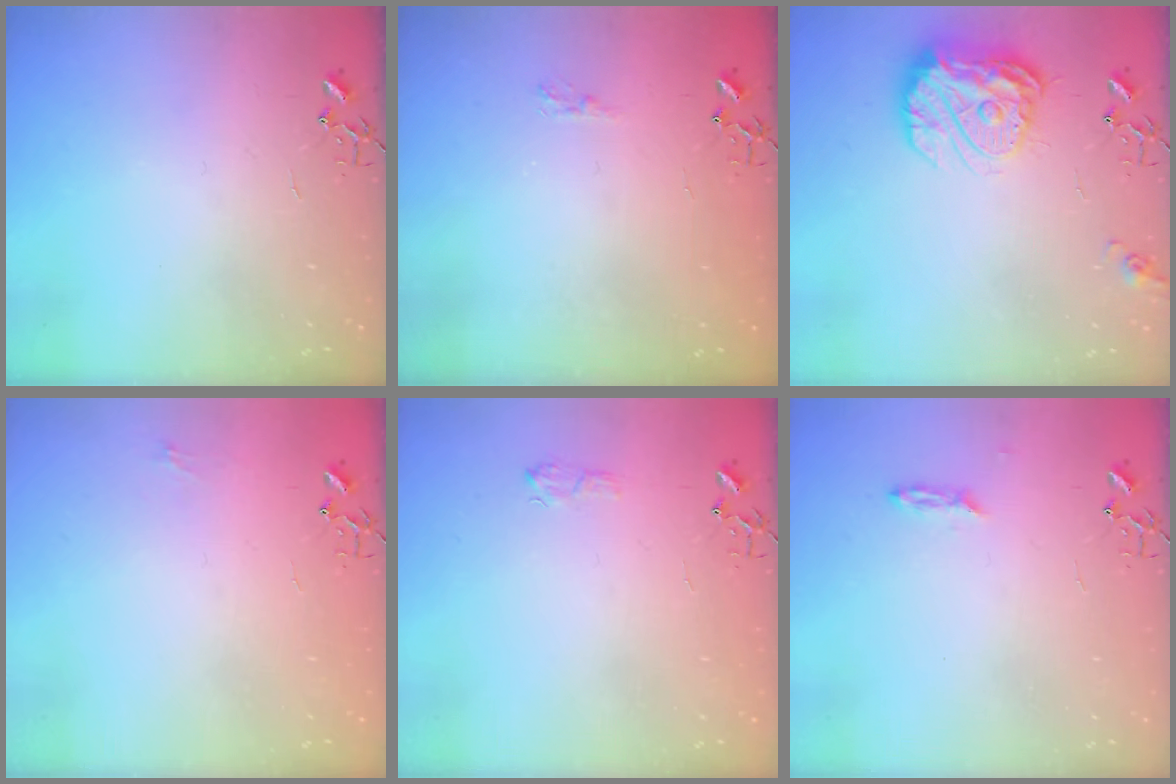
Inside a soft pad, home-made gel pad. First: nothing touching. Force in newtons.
{"total": 5.1, "press": 5.1, "slide": 0.4}
{"total": 17.1, "press": 17.0, "slide": 1.5}
{"total": 5.0, "press": 5.0, "slide": 0.7}
{"total": 5.5, "press": 5.5, "slide": 0.8}
{"total": 2.3, "press": 2.2, "slide": 0.4}